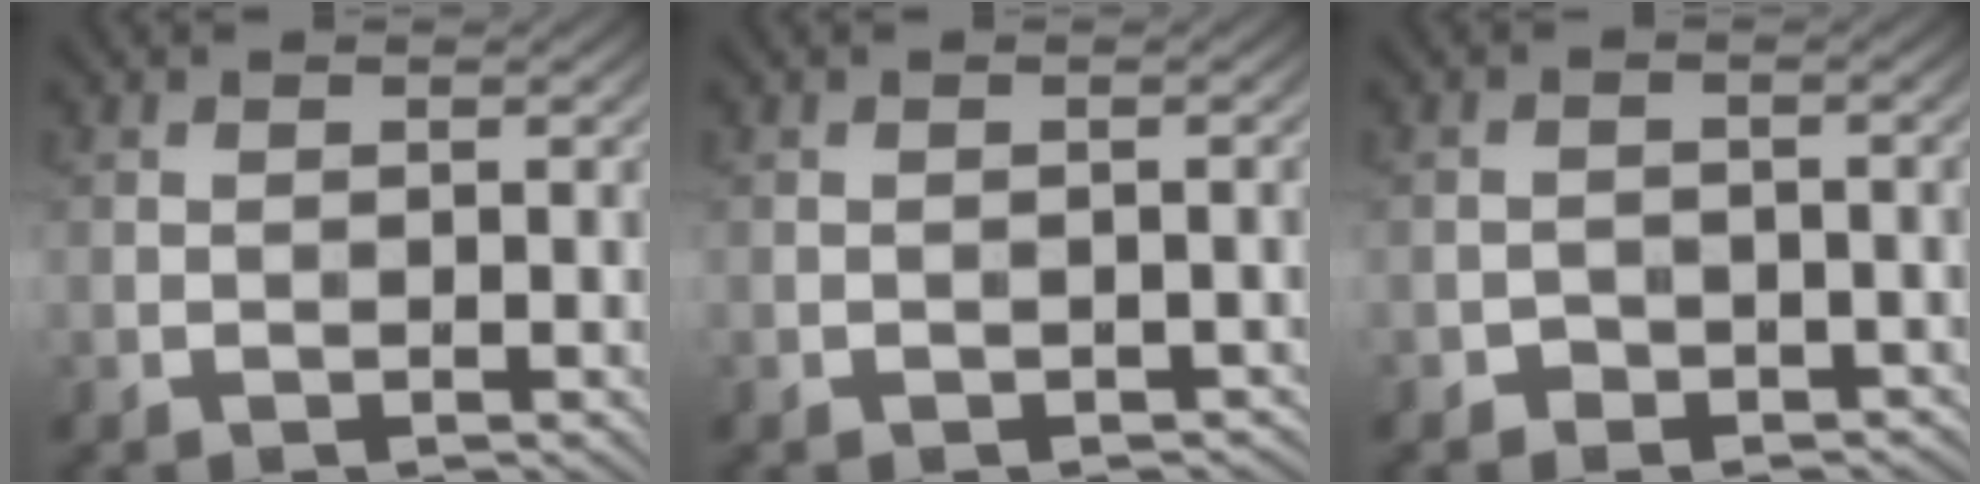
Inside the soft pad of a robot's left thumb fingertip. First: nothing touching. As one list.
[{"total": 1.5, "force": [-0.9, 0.9, 0.7], "torque": [-0.013, -0.007, -0.009]}, {"total": 2.8, "force": [-1.9, 1.9, 0.7], "torque": [-0.006, 0.007, -0.029]}]